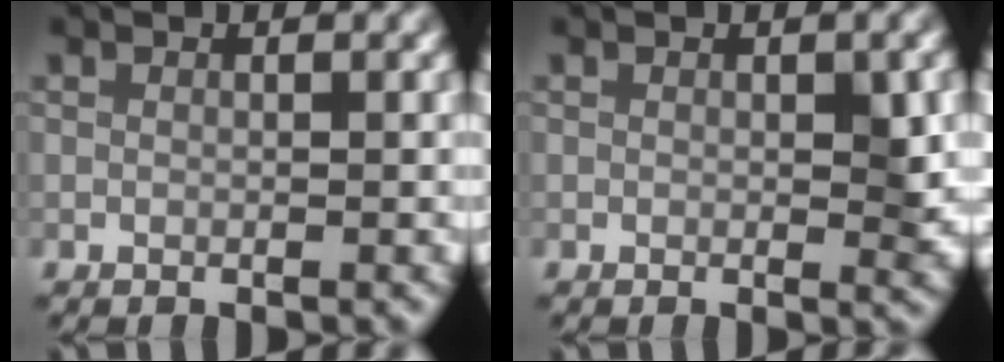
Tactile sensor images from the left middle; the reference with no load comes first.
{"total": 1.9, "force": [0.1, 0.6, 1.8], "torque": [-0.020, -0.004, 0.000]}